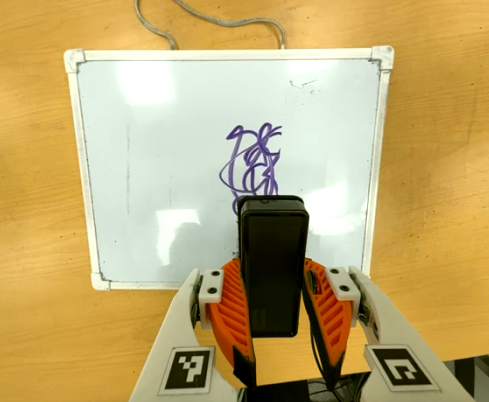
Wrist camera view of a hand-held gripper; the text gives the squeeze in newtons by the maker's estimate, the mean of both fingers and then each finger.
{"total": 7.9, "left": 6.3, "right": 9.5}